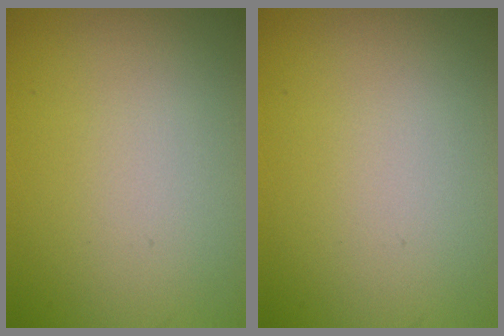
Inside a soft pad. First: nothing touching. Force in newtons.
{"total": 0.0}